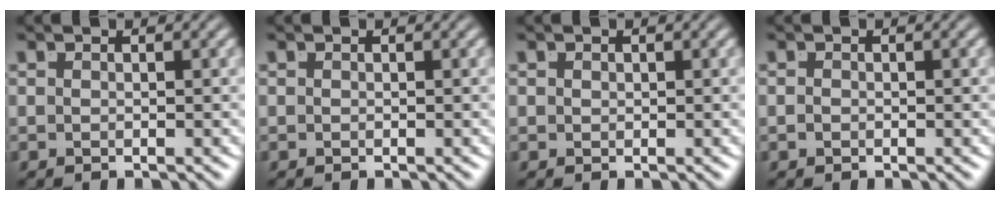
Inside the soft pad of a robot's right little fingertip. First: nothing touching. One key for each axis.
{"total": 0.0}
{"total": 0.5, "fx": 0.3, "fy": 0.4, "fz": 0.2, "tx": -0.008, "ty": -0.007, "tz": 0.010}
{"total": 0.6, "fx": -0.3, "fy": -0.5, "fz": 0.1, "tx": -0.002, "ty": -0.010, "tz": 0.001}